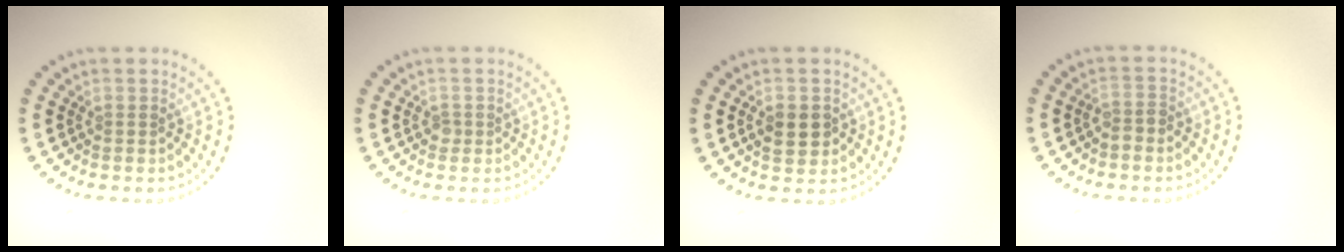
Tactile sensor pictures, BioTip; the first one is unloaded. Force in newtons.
{"total": 0.8, "press": 0.6, "slide": 0.5}
{"total": 2.5, "press": 2.5, "slide": 0.2}
{"total": 1.3, "press": 1.1, "slide": 0.7}